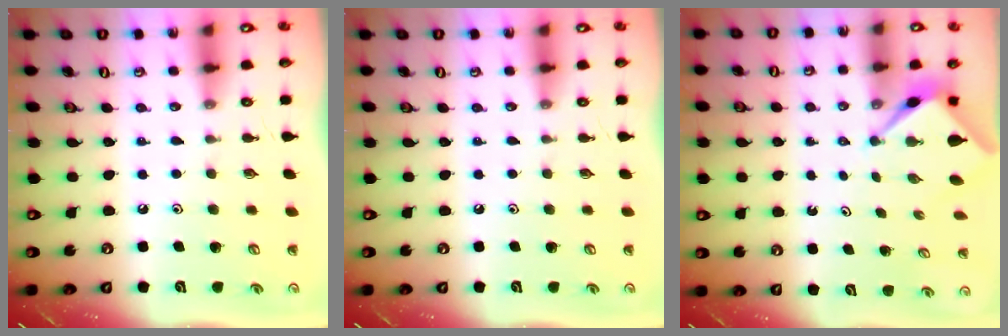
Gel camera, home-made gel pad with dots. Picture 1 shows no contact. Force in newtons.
{"total": 0.0}
{"total": 2.5, "press": 2.5, "slide": 0.1}